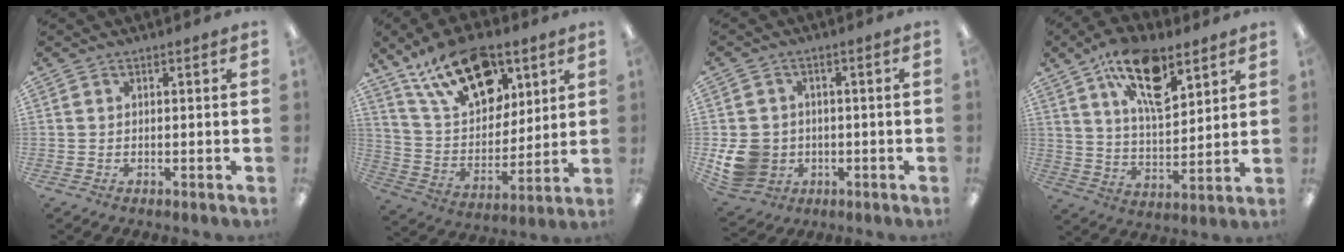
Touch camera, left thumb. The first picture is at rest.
{"total": 20.4, "force": [12.8, 11.0, 11.5], "torque": [-0.190, -0.056, 0.226]}
{"total": 10.0, "force": [-1.6, 8.9, 4.2], "torque": [-0.100, 0.015, -0.024]}
{"total": 16.9, "force": [10.0, 7.5, 11.3], "torque": [-0.179, -0.041, 0.169]}